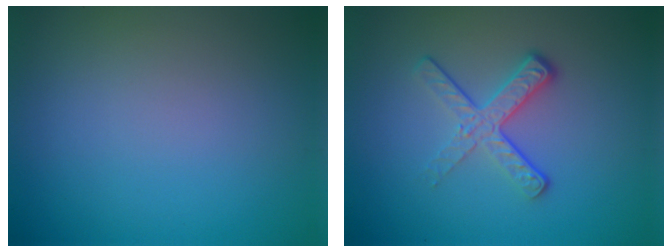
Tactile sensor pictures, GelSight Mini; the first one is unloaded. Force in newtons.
{"total": 3.8, "press": 2.5, "slide": 2.9}